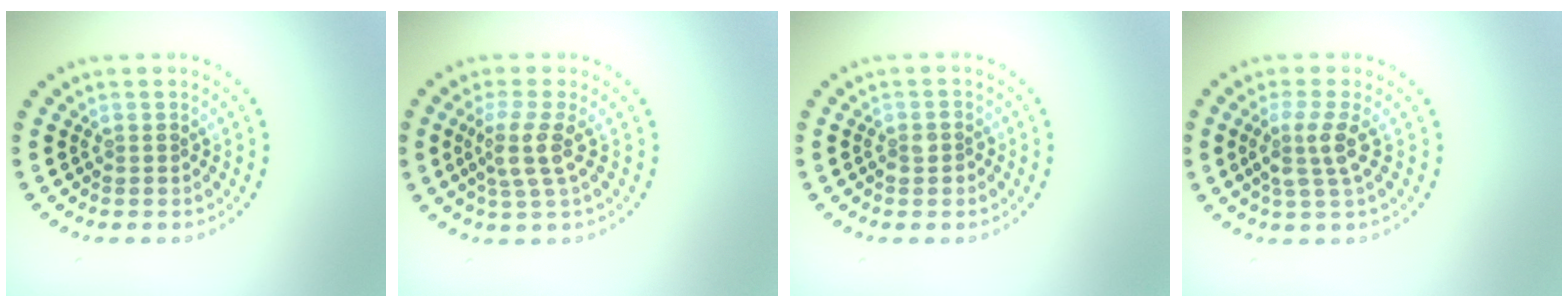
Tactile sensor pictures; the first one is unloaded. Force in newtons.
{"total": 2.9, "press": 2.4, "slide": 1.7}
{"total": 1.4, "press": 1.3, "slide": 0.6}
{"total": 2.8, "press": 2.2, "slide": 1.7}